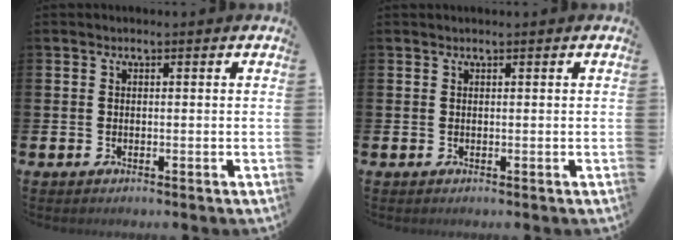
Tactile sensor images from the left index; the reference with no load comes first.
{"total": 0.0}